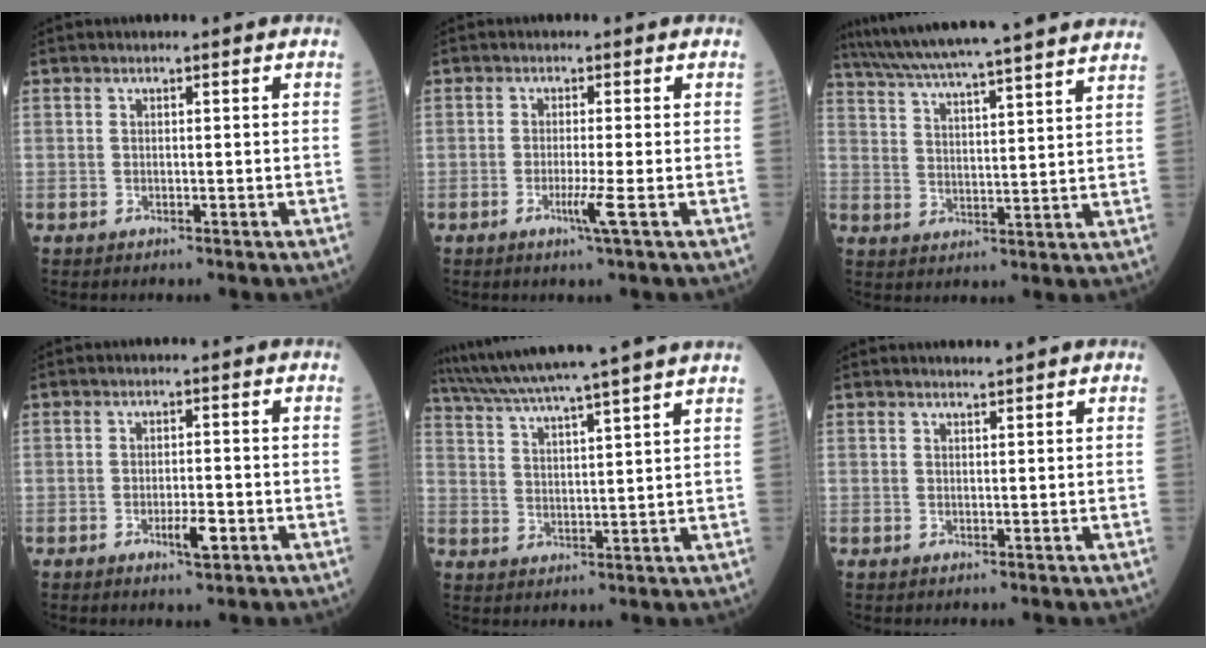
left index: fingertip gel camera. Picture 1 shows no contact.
{"total": 2.9, "force": [-1.2, -0.8, 2.5], "torque": [-0.054, -0.009, -0.023]}
{"total": 25.6, "force": [23.1, -0.1, 11.1], "torque": [-0.189, -0.005, 0.314]}
{"total": 3.4, "force": [-1.5, 0.8, 2.9], "torque": [-0.052, 0.000, -0.021]}
{"total": 17.7, "force": [15.5, -1.8, 8.3], "torque": [-0.152, -0.005, 0.224]}
{"total": 1.2, "force": [1.1, -0.2, 0.2], "torque": [-0.006, 0.002, 0.023]}